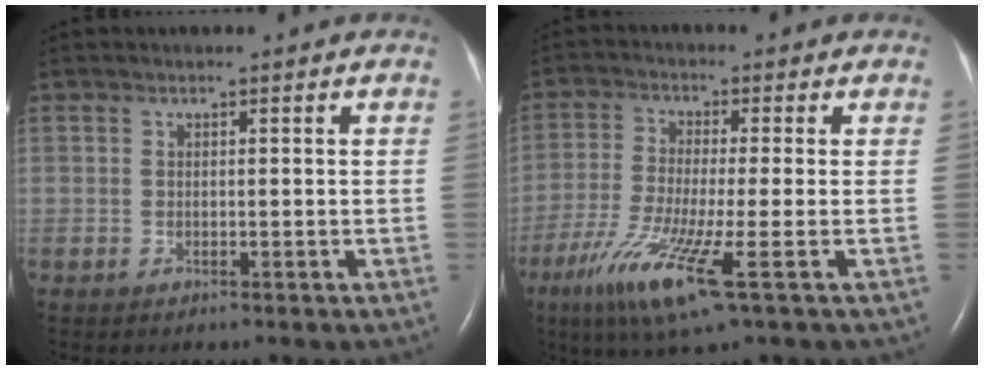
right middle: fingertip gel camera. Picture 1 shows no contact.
{"total": 10.5, "force": [-4.8, 0.1, 9.4], "torque": [-0.197, -0.036, -0.091]}